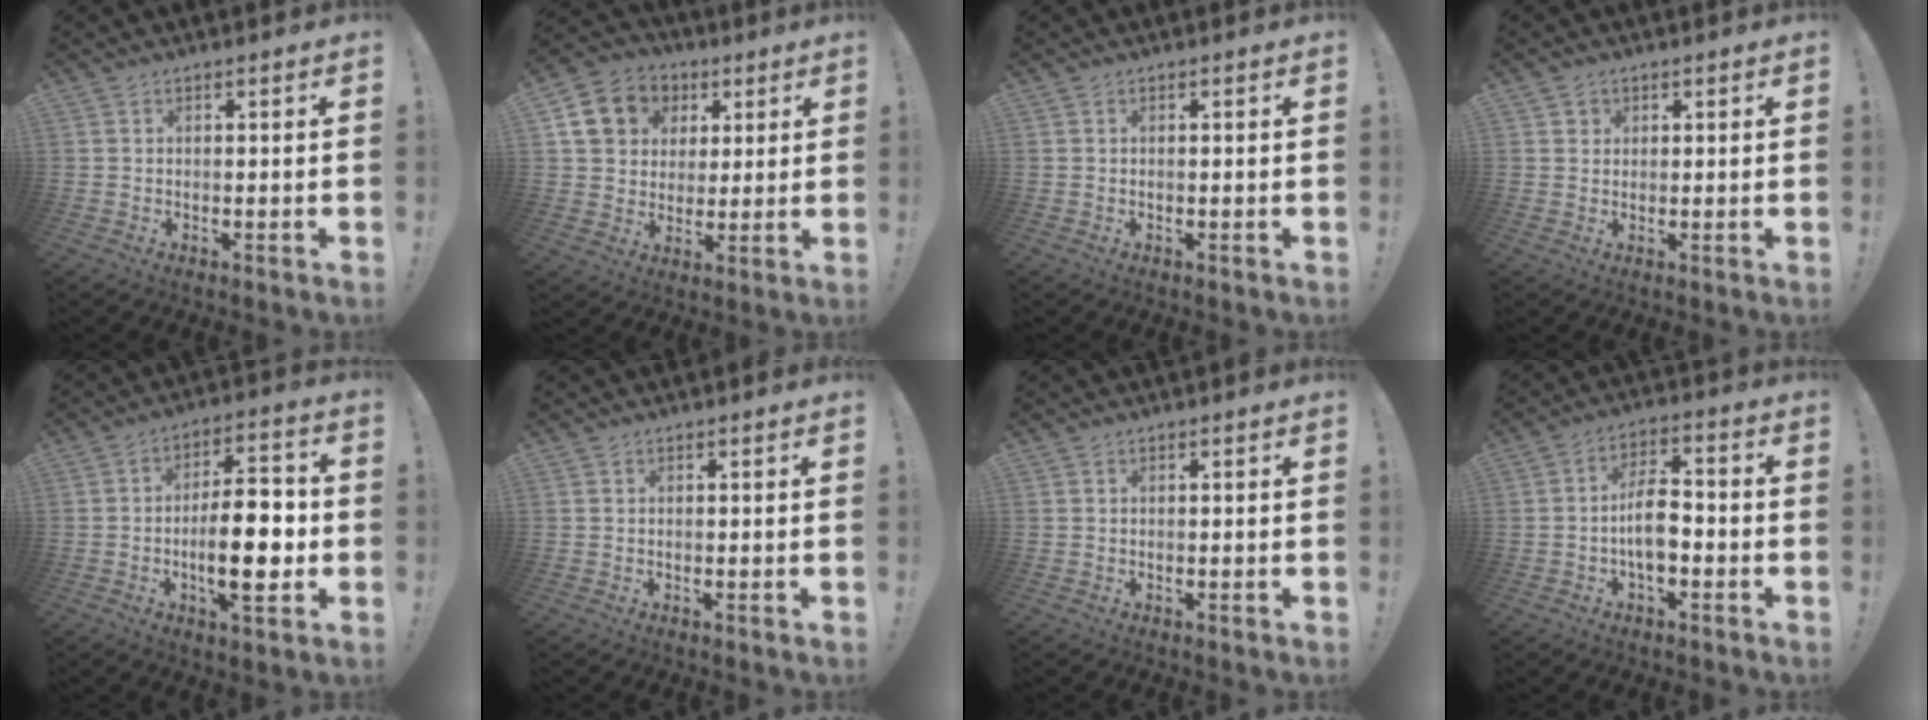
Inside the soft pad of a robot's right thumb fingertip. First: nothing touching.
{"total": 13.2, "force": [4.7, 11.2, 5.2], "torque": [-0.066, -0.014, 0.097]}
{"total": 0.0}
{"total": 1.9, "force": [1.0, 1.6, 0.2], "torque": [0.002, -0.006, 0.017]}
{"total": 16.1, "force": [-3.1, 5.9, 14.6], "torque": [-0.234, 0.007, -0.056]}
{"total": 0.0}
{"total": 0.0}
{"total": 9.3, "force": [-2.4, 5.4, 7.2], "torque": [-0.129, 0.016, -0.043]}